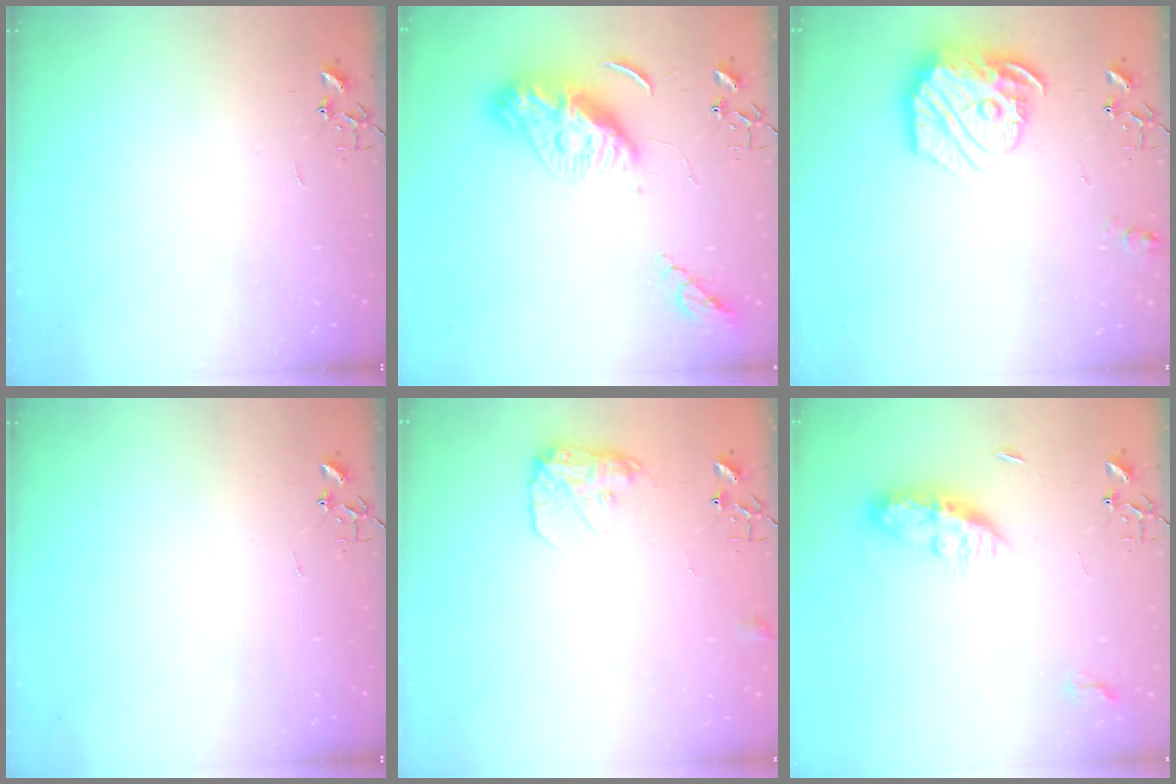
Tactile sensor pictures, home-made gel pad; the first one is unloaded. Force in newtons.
{"total": 12.1, "press": 12.1, "slide": 0.6}
{"total": 19.3, "press": 19.2, "slide": 1.9}
{"total": 0.0}
{"total": 10.9, "press": 10.9, "slide": 0.5}
{"total": 10.1, "press": 10.1, "slide": 0.6}